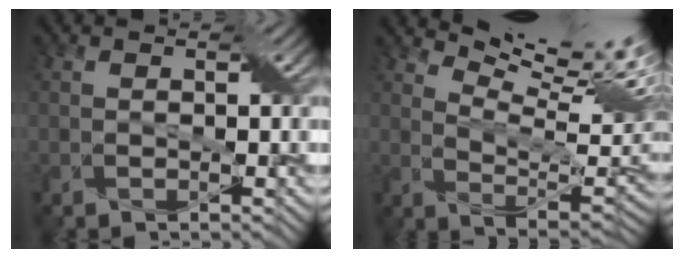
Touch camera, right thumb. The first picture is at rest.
{"total": 14.6, "force": [9.5, 4.0, 10.3], "torque": [-0.169, 0.008, 0.133]}